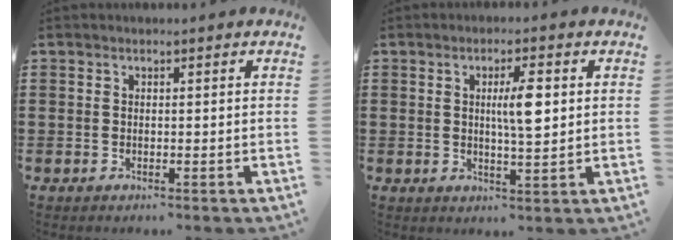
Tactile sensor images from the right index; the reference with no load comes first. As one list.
[{"total": 5.6, "force": [1.0, 1.2, 5.3], "torque": [-0.094, 0.003, 0.012]}]